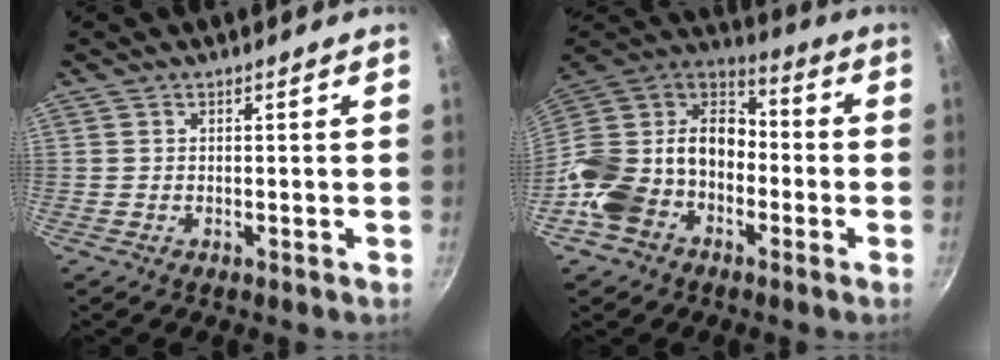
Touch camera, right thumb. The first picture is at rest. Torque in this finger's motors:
{"motor_torque": [2.17, 2.10, 1.70, -1.07, 0.25]}